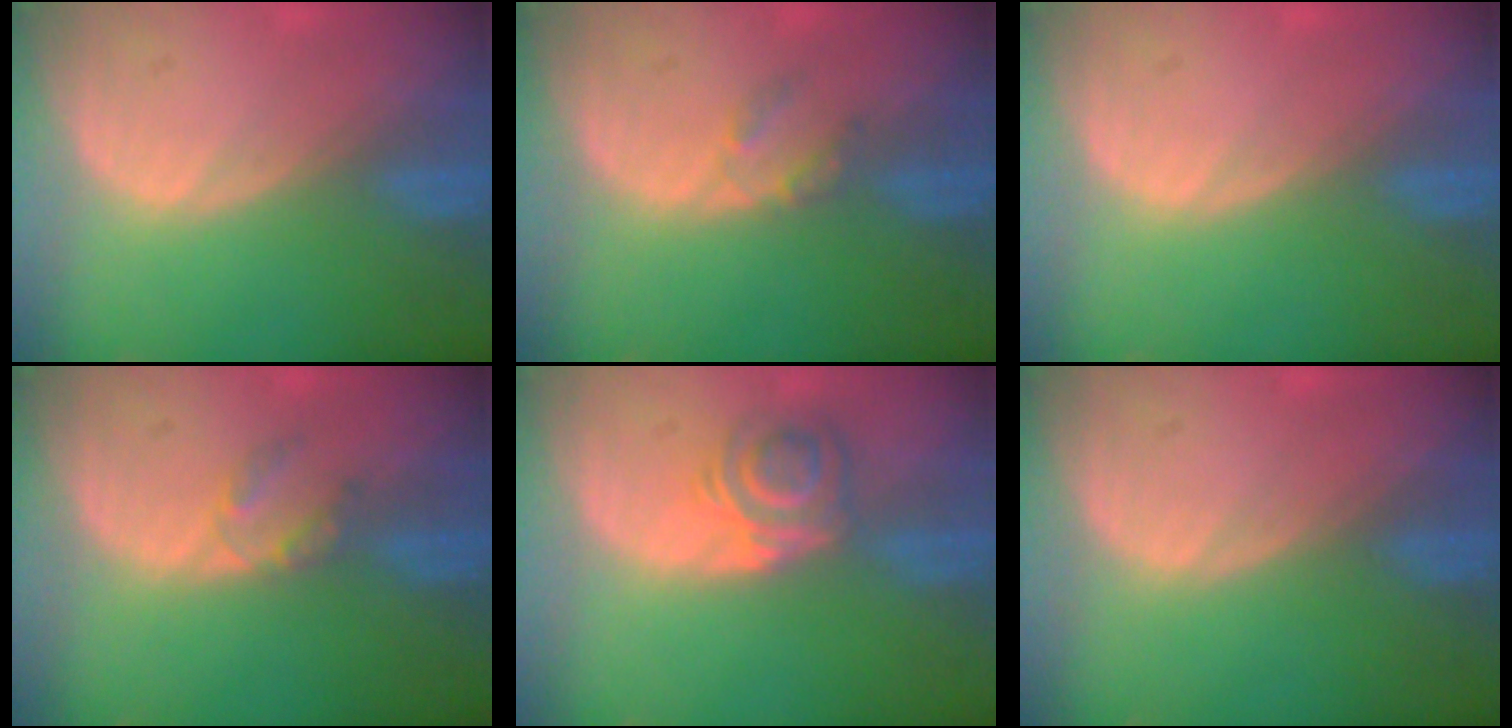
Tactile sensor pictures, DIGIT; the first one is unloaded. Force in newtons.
{"total": 2.2, "press": 2.1, "slide": 0.4}
{"total": 0.6, "press": 0.1, "slide": 0.6}
{"total": 2.5, "press": 2.5, "slide": 0.3}
{"total": 5.8, "press": 4.9, "slide": 3.0}
{"total": 0.0}